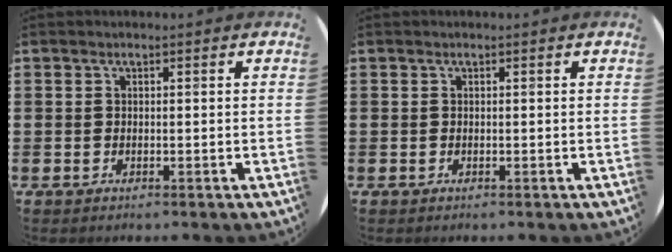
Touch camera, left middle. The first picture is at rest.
{"total": 0.0}